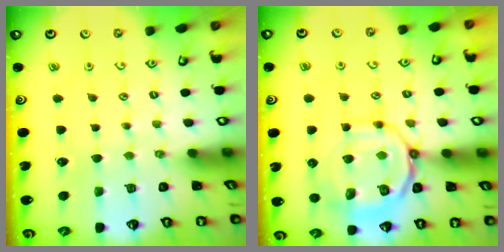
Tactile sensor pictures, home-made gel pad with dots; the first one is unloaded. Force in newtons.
{"total": 11.6, "press": 11.5, "slide": 1.7}